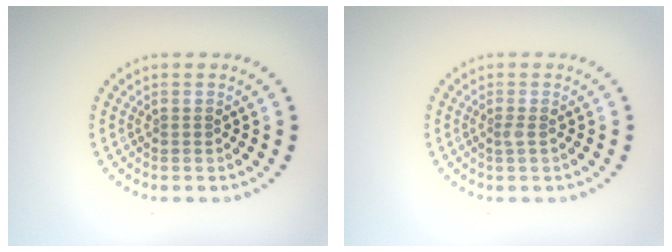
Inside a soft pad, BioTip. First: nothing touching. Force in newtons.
{"total": 0.6, "press": 0.5, "slide": 0.3}